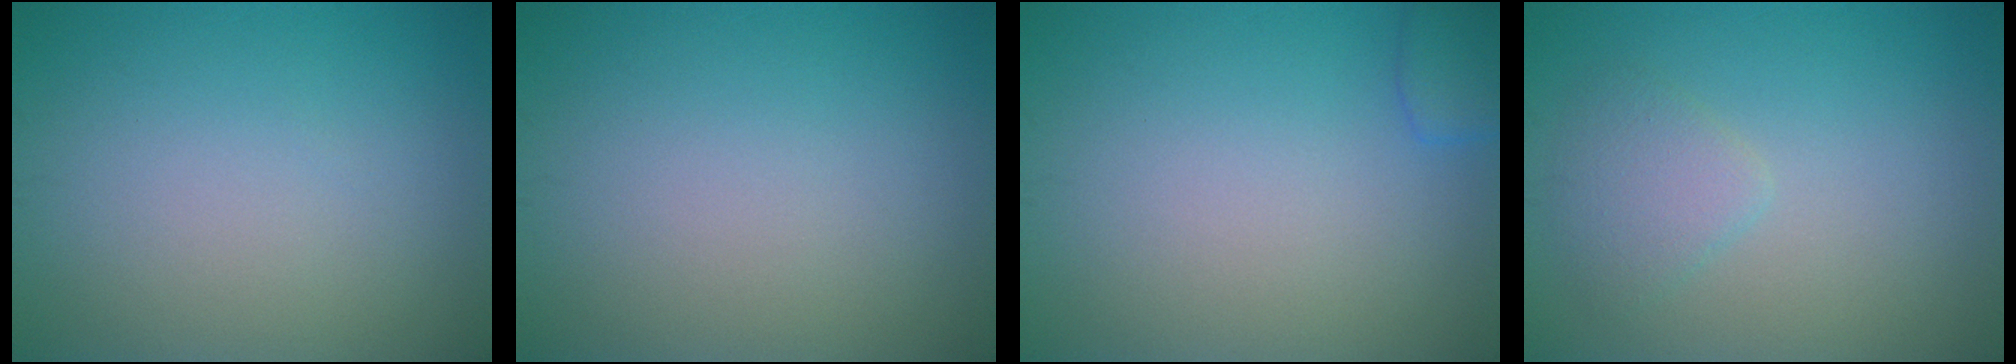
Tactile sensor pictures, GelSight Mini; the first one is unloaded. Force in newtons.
{"total": 0.0}
{"total": 1.9, "press": 1.9, "slide": 0.2}
{"total": 2.0, "press": 2.0, "slide": 0.2}